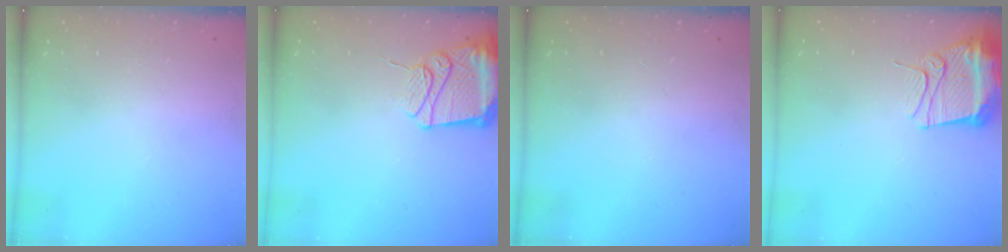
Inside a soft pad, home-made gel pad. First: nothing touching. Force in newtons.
{"total": 12.8, "press": 12.8, "slide": 1.1}
{"total": 0.0}
{"total": 12.1, "press": 12.0, "slide": 1.4}